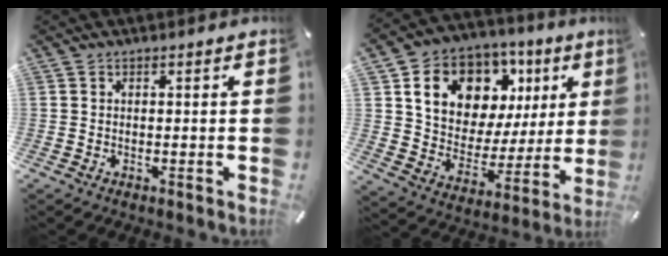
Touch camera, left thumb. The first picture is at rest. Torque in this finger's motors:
{"motor_torque": [2.11, 2.13, 1.49, -1.28, 0.47]}